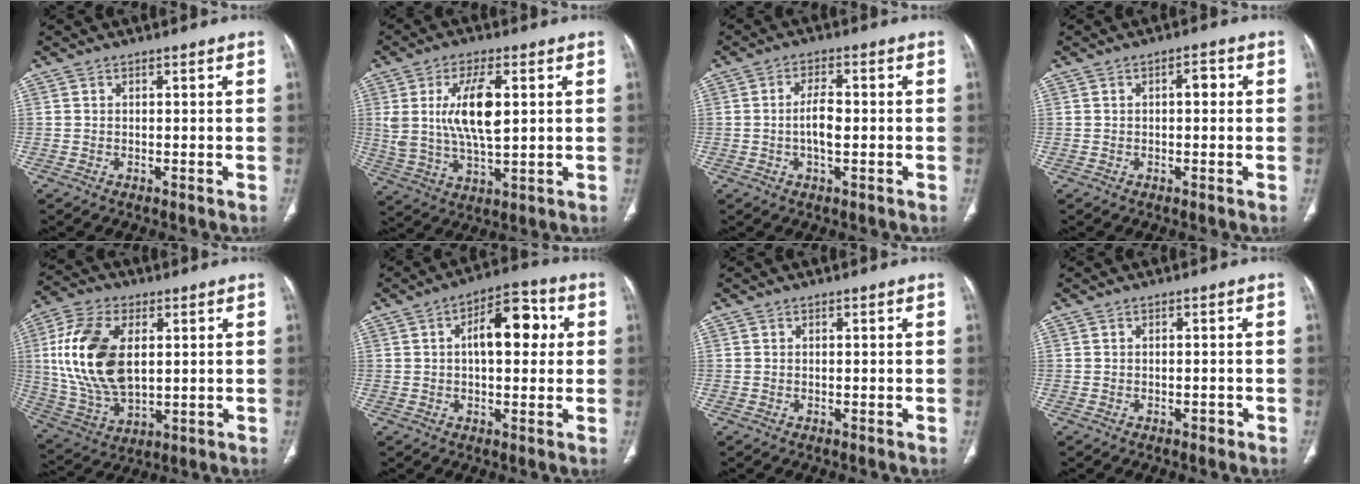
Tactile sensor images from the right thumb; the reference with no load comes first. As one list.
[{"total": 12.3, "force": [2.7, 4.9, 11.0], "torque": [-0.210, -0.011, 0.055]}, {"total": 4.6, "force": [-0.6, 1.8, 4.2], "torque": [-0.078, 0.006, -0.015]}, {"total": 2.3, "force": [0.2, 1.2, 1.9], "torque": [-0.023, 0.009, -0.003]}, {"total": 18.1, "force": [3.0, 10.3, 14.5], "torque": [-0.285, -0.008, 0.063]}, {"total": 11.1, "force": [2.0, 5.6, 9.4], "torque": [-0.115, 0.021, 0.021]}, {"total": 0.0}, {"total": 0.9, "force": [-0.6, 0.5, 0.5], "torque": [-0.003, 0.003, -0.010]}]